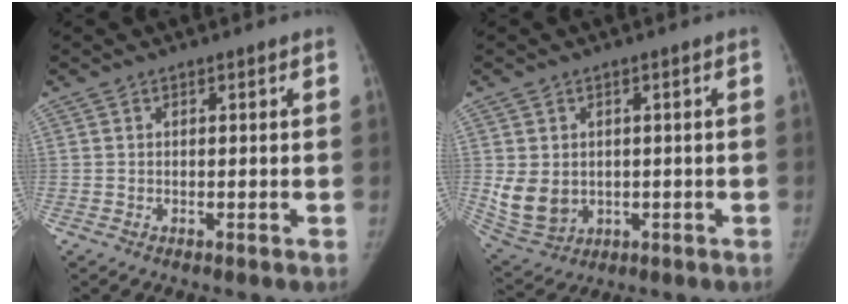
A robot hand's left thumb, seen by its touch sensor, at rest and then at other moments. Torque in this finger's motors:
{"motor_torque": [-0.03, 0.19, 0.19, -0.21, 0.05]}